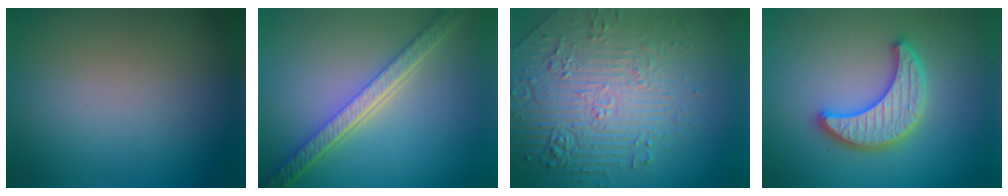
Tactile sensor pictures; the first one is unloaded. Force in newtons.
{"total": 5.7, "press": 4.4, "slide": 3.7}
{"total": 8.8, "press": 6.1, "slide": 6.3}
{"total": 5.2, "press": 5.1, "slide": 0.8}